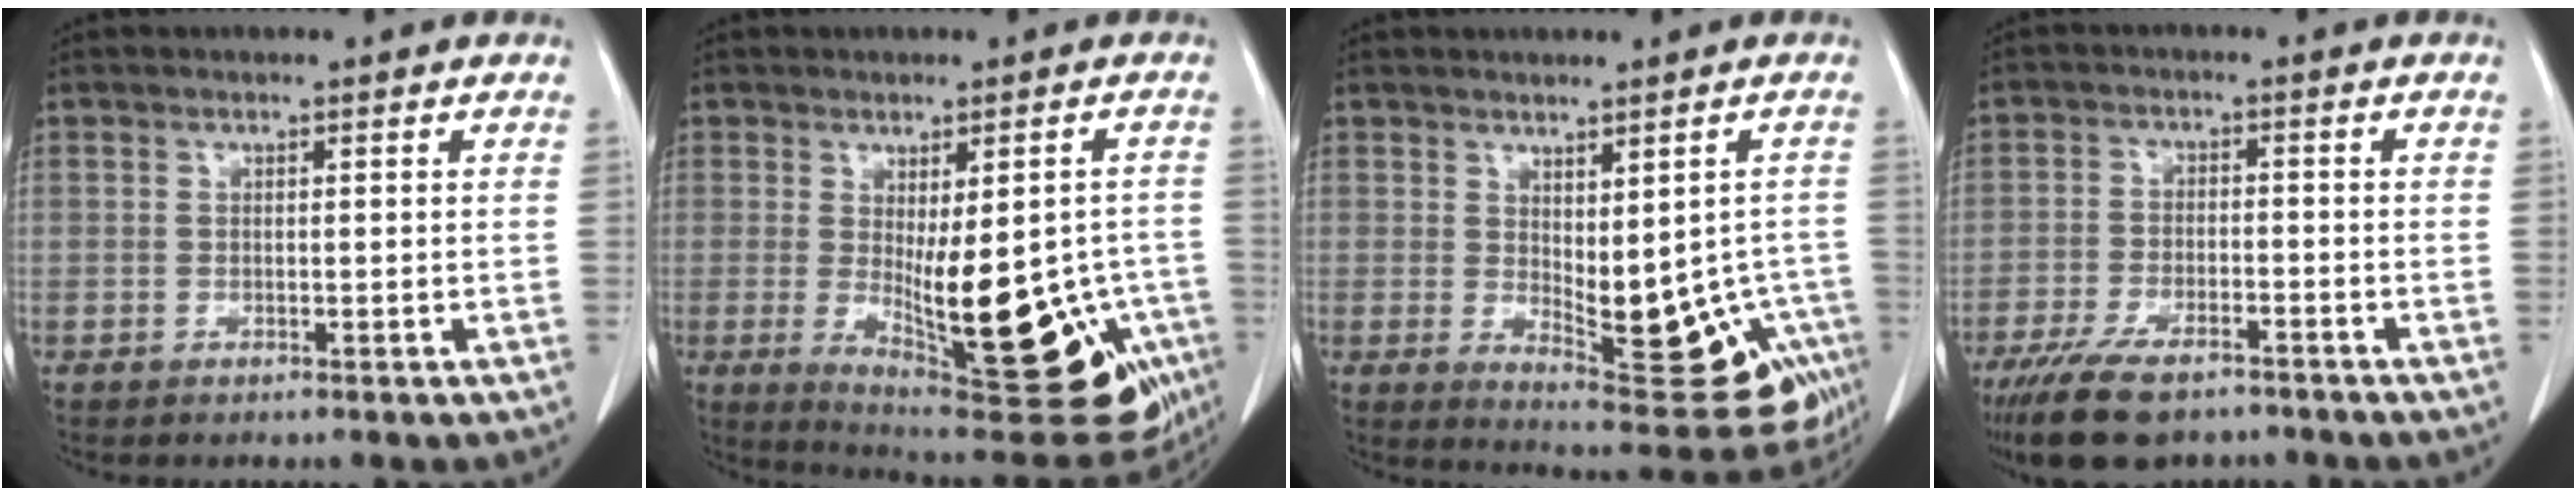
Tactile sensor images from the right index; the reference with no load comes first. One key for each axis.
{"total": 21.9, "fx": -6.3, "fy": 6.8, "fz": 19.8, "tx": -0.202, "ty": -0.019, "tz": -0.064}
{"total": 14.4, "fx": -3.9, "fy": 6.0, "fz": 12.5, "tx": -0.116, "ty": 0.000, "tz": -0.034}
{"total": 10.6, "fx": -7.9, "fy": 3.6, "fz": 6.1, "tx": -0.108, "ty": -0.017, "tz": -0.133}